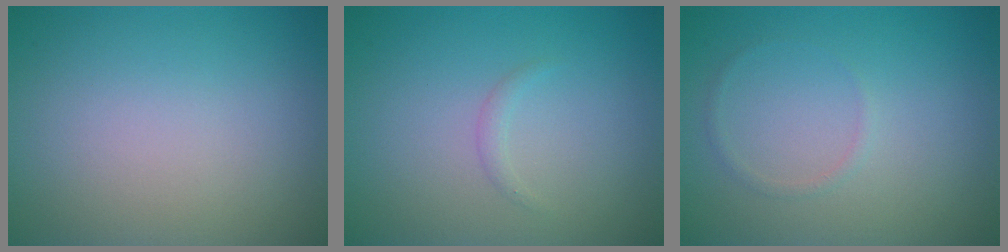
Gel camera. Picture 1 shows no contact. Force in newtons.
{"total": 0.6, "press": 0.6, "slide": 0.0}
{"total": 0.6, "press": 0.6, "slide": 0.1}